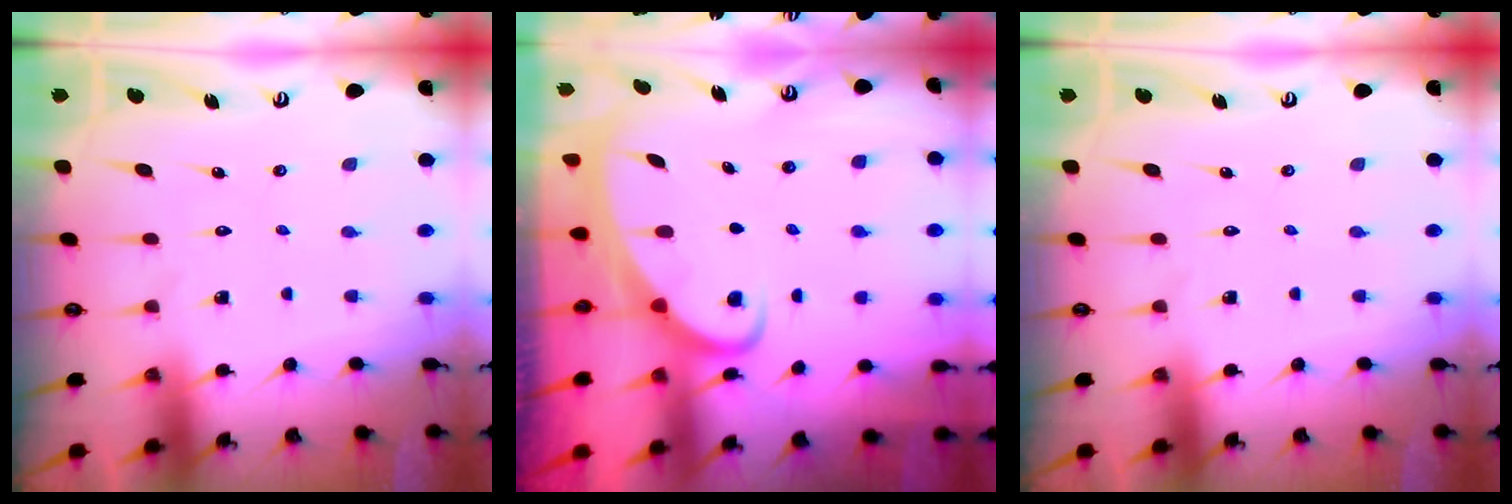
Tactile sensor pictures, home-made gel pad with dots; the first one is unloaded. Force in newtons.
{"total": 2.0, "press": 2.0, "slide": 0.3}
{"total": 0.0}